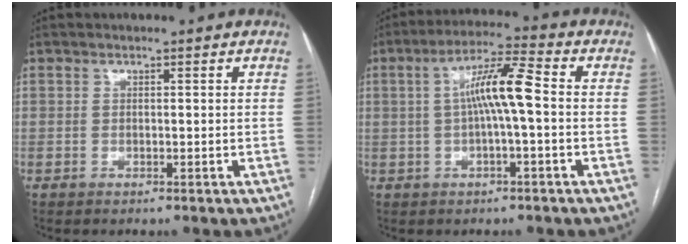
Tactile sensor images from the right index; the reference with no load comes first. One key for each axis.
{"total": 8.2, "fx": 0.3, "fy": 0.7, "fz": 8.2, "tx": -0.150, "ty": 0.019, "tz": 0.001}